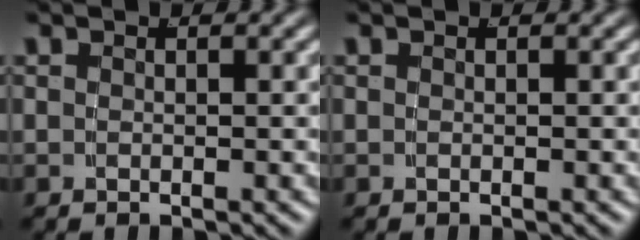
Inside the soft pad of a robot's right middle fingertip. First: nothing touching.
{"total": 0.0}